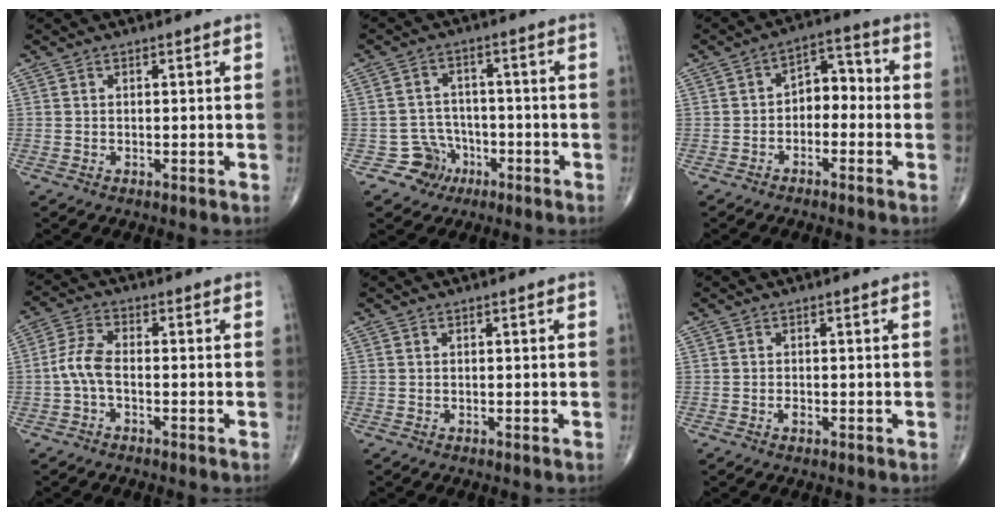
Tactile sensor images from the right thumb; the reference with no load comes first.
{"total": 5.5, "force": [-2.7, 4.8, 0.2], "torque": [0.038, 0.020, -0.045]}
{"total": 6.4, "force": [-1.2, 4.4, 4.5], "torque": [-0.040, 0.038, -0.034]}
{"total": 5.0, "force": [-1.2, 2.4, 4.2], "torque": [-0.094, 0.017, -0.033]}
{"total": 0.0}
{"total": 1.0, "force": [-0.4, 0.6, 0.7], "torque": [-0.011, 0.001, -0.007]}